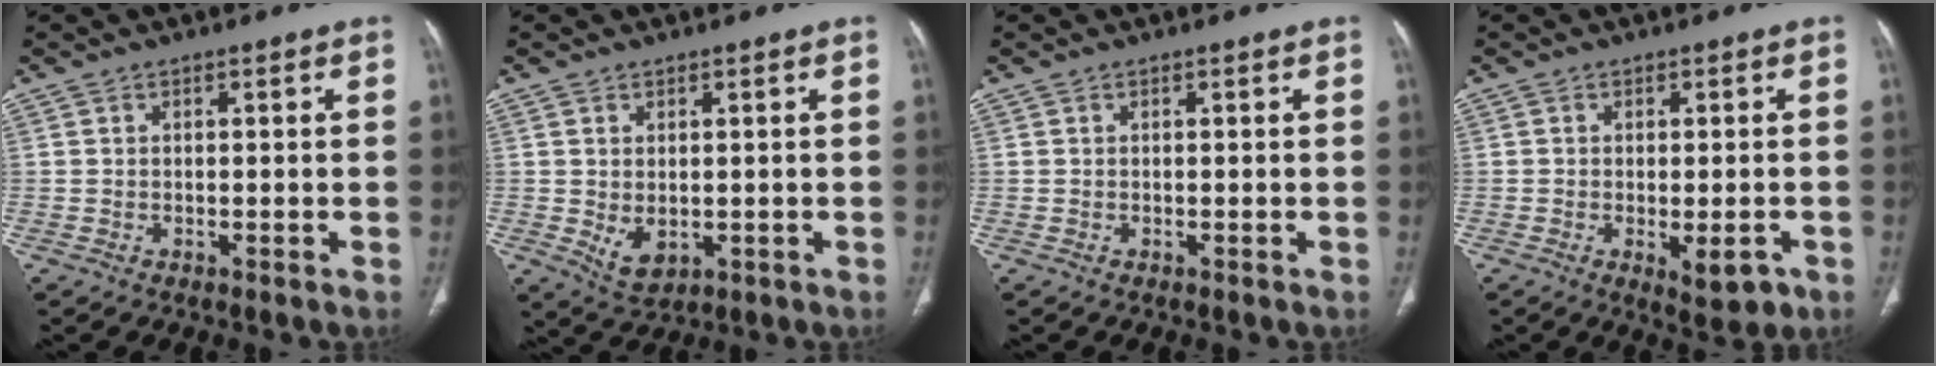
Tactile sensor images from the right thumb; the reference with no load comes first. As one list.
[{"total": 4.5, "force": [-0.4, 3.0, 3.4], "torque": [-0.055, -0.010, 0.010]}, {"total": 0.0}, {"total": 5.9, "force": [-2.2, 2.5, 4.9], "torque": [-0.058, -0.005, -0.020]}]